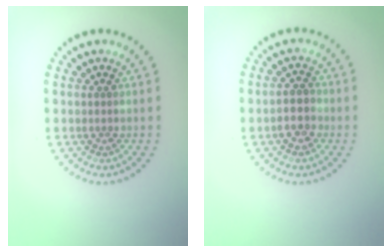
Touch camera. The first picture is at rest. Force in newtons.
{"total": 2.4, "press": 2.3, "slide": 0.9}